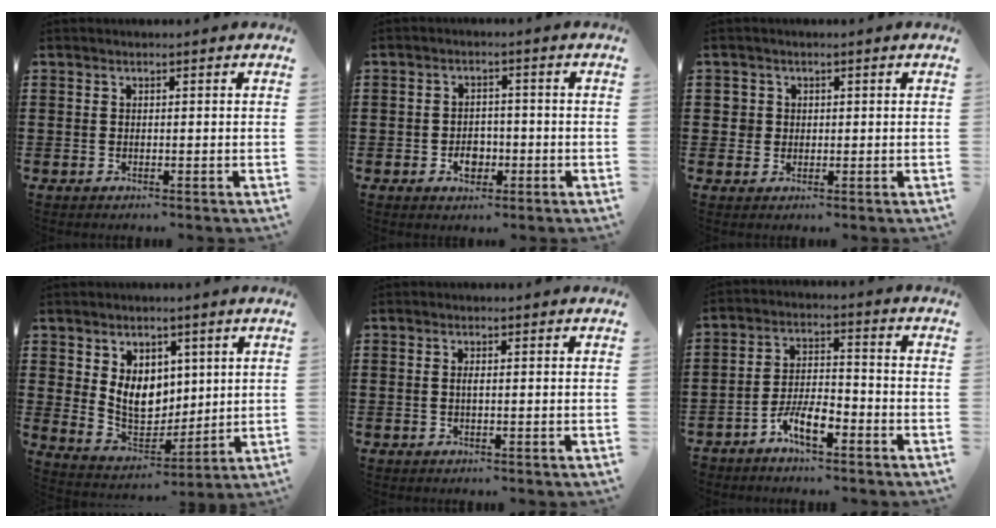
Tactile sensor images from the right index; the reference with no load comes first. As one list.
[{"total": 3.3, "force": [-1.3, 2.3, 2.0], "torque": [-0.031, -0.002, -0.026]}, {"total": 2.0, "force": [0.3, 2.0, 0.3], "torque": [-0.015, 0.010, 0.003]}, {"total": 7.8, "force": [2.4, 6.0, 4.4], "torque": [-0.087, -0.002, 0.042]}, {"total": 0.8, "force": [-0.1, 0.1, 0.8], "torque": [-0.016, -0.002, -0.001]}, {"total": 5.8, "force": [-3.9, 1.9, 3.8], "torque": [-0.084, 0.008, -0.078]}]